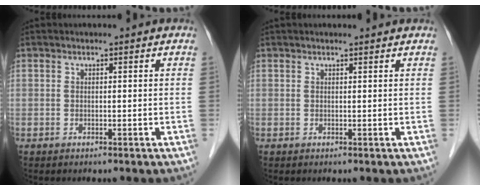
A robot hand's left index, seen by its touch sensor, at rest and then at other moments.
{"total": 2.4, "force": [2.3, 0.2, 0.8], "torque": [-0.010, 0.020, 0.027]}